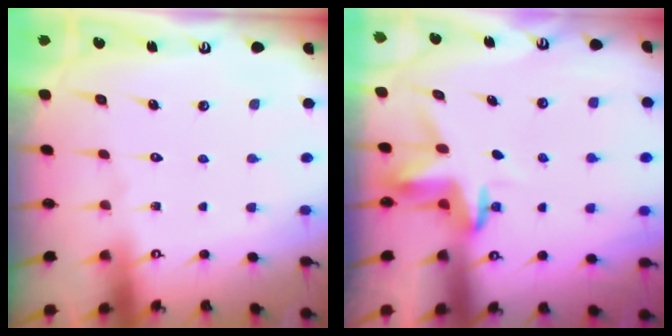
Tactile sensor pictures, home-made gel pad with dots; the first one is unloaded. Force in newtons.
{"total": 3.5, "press": 3.5, "slide": 0.2}